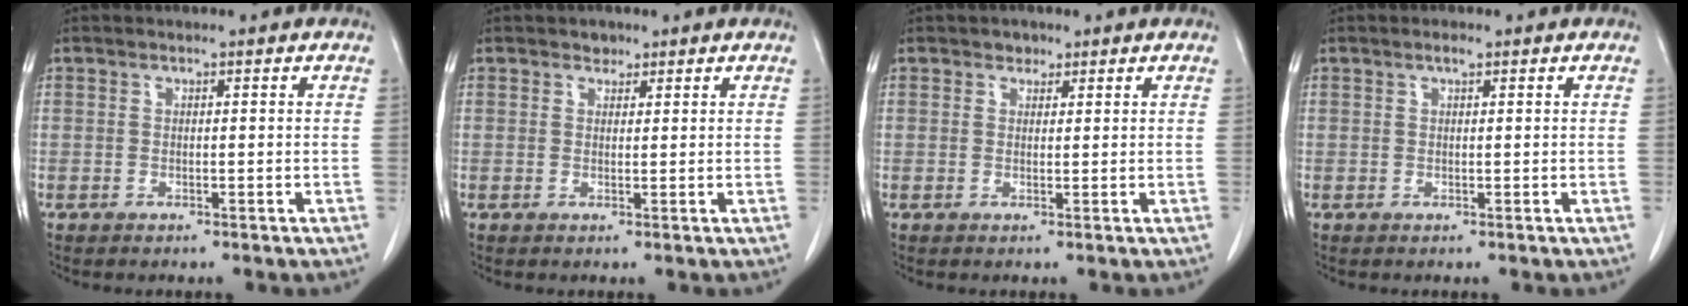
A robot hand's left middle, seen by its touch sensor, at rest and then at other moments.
{"total": 1.3, "force": [1.0, 0.8, 0.2], "torque": [0.000, -0.003, 0.013]}
{"total": 1.4, "force": [1.0, 1.0, 0.3], "torque": [-0.001, -0.002, 0.013]}
{"total": 0.9, "force": [0.6, 0.1, 0.6], "torque": [-0.014, -0.001, 0.010]}